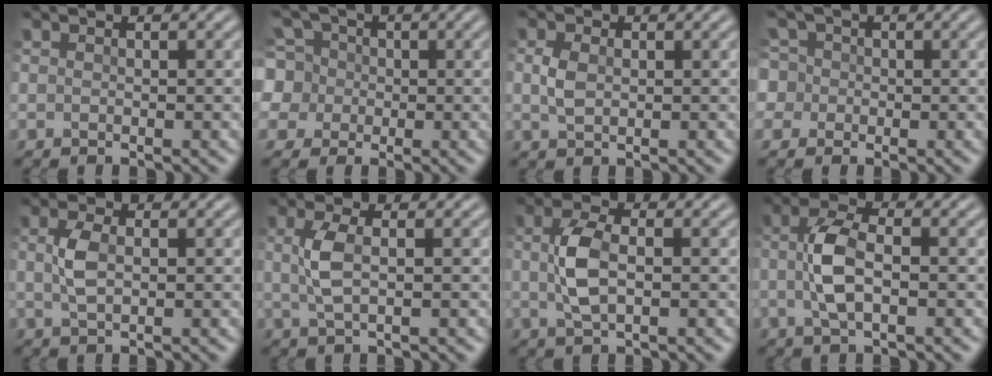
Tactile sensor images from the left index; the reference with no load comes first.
{"total": 7.6, "force": [0.7, 7.3, 2.3], "torque": [-0.080, 0.028, 0.001]}
{"total": 1.9, "force": [0.0, 1.3, 1.4], "torque": [-0.034, 0.002, -0.002]}
{"total": 6.7, "force": [1.1, 6.1, 2.4], "torque": [-0.049, 0.043, -0.018]}
{"total": 2.4, "force": [0.1, 1.2, 2.1], "torque": [-0.049, 0.003, 0.001]}
{"total": 2.8, "force": [0.2, 0.9, 2.7], "torque": [-0.063, 0.005, 0.003]}
{"total": 4.1, "force": [-0.1, 2.0, 3.6], "torque": [-0.078, 0.005, -0.001]}
{"total": 4.5, "force": [-0.4, 2.0, 4.0], "torque": [-0.085, 0.003, -0.008]}